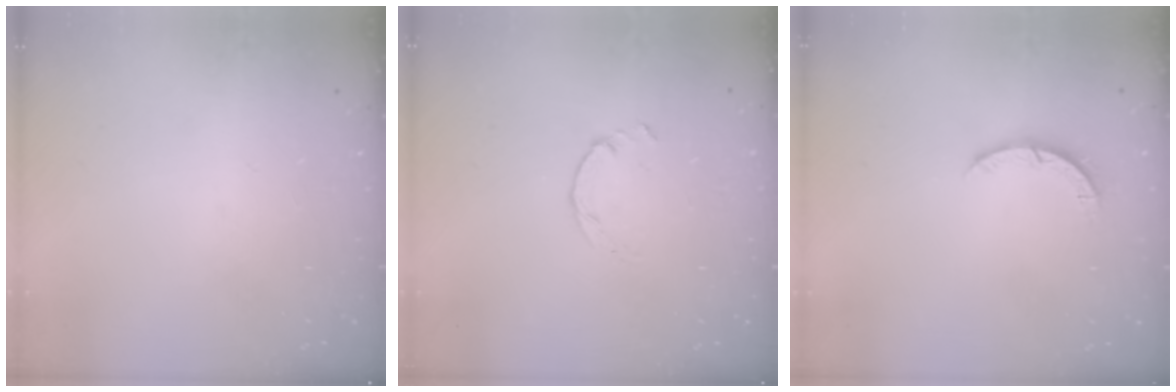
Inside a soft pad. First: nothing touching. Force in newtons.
{"total": 0.0}
{"total": 3.2, "press": 3.2, "slide": 0.4}